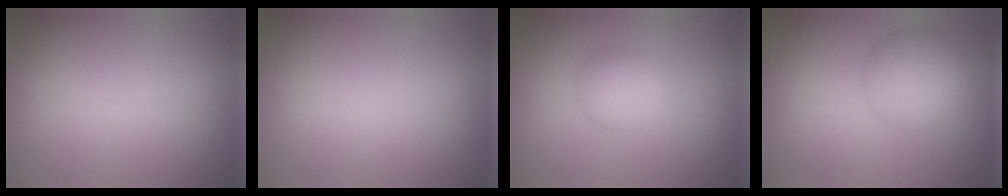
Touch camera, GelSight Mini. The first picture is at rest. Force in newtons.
{"total": 0.0}
{"total": 2.2, "press": 2.2, "slide": 0.1}
{"total": 4.5, "press": 4.5, "slide": 0.1}